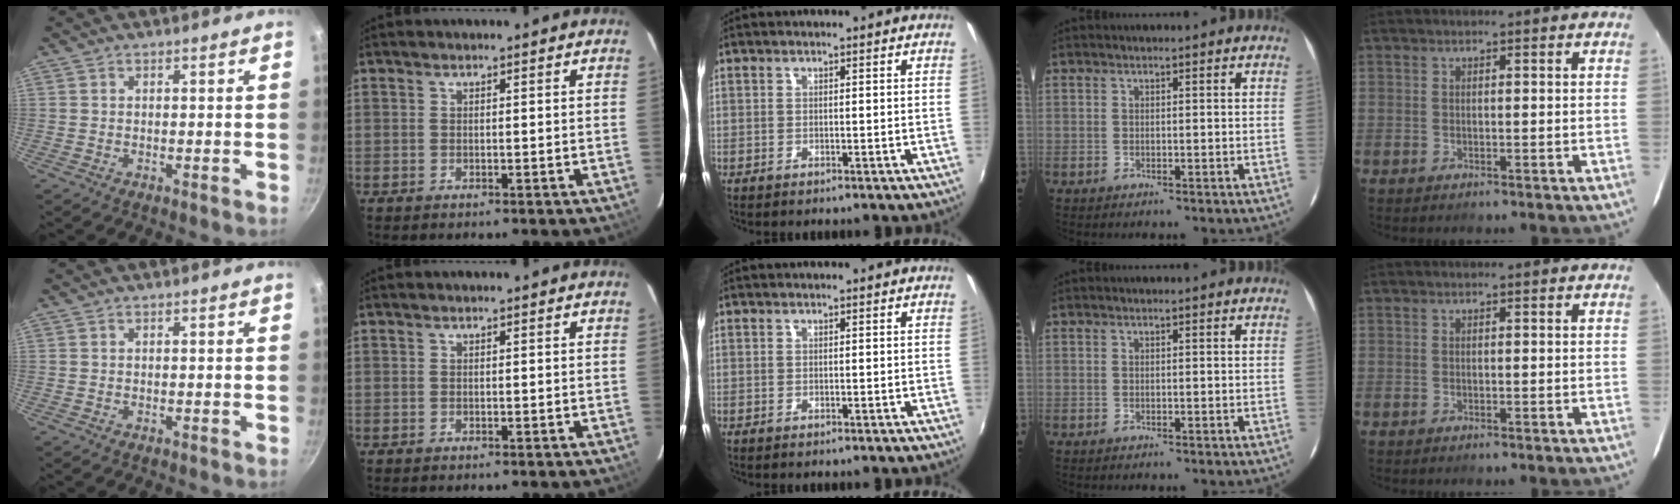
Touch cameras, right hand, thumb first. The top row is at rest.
{}